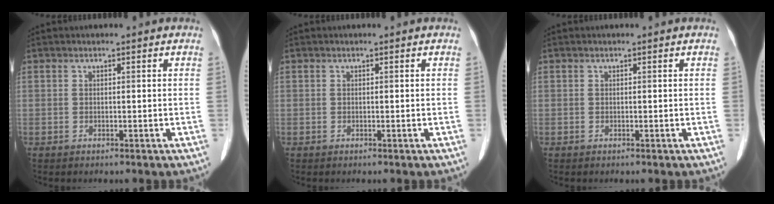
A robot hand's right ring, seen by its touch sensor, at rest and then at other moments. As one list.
[{"total": 0.0}, {"total": 0.0}]